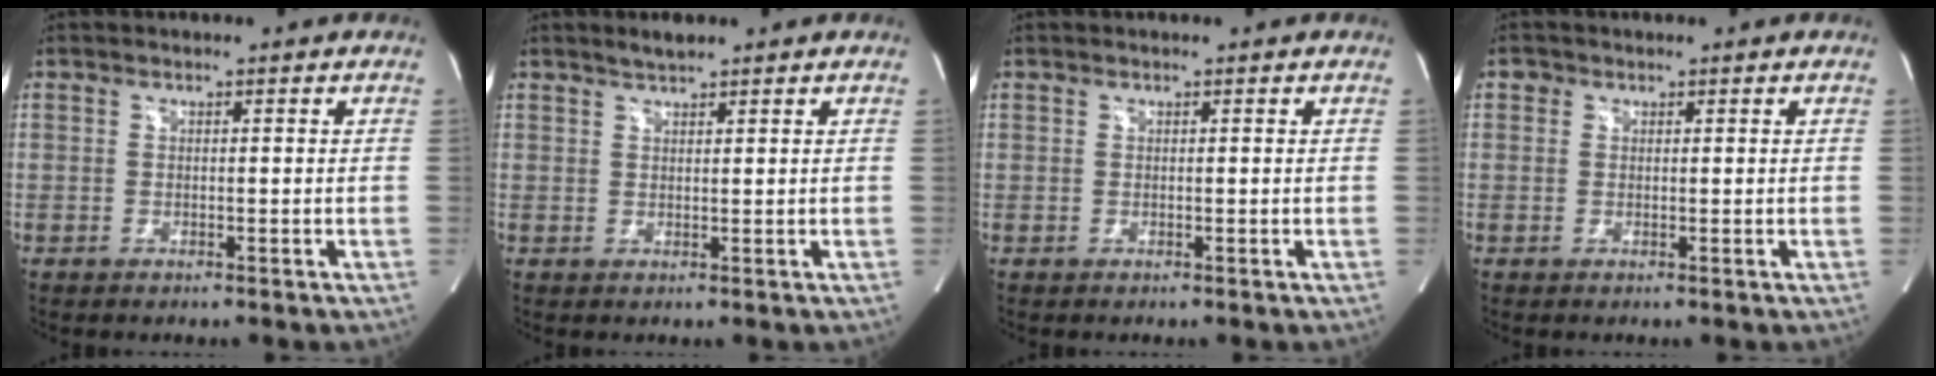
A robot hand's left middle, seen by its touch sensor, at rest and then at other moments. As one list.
[{"total": 2.0, "force": [1.8, 0.2, 0.8], "torque": [-0.021, 0.005, 0.036]}, {"total": 0.0}, {"total": 1.0, "force": [0.5, 0.8, 0.1], "torque": [0.008, 0.001, 0.006]}]